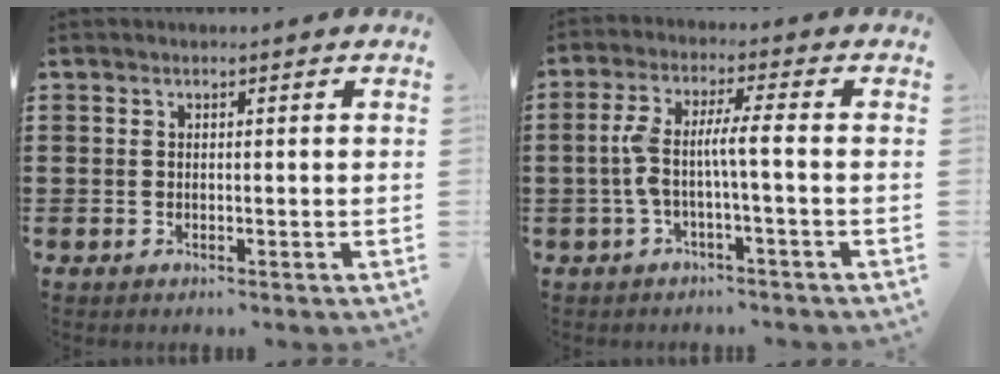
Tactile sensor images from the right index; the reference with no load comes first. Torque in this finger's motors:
{"motor_torque": [1.27, -0.52, 0.27, 0.21]}